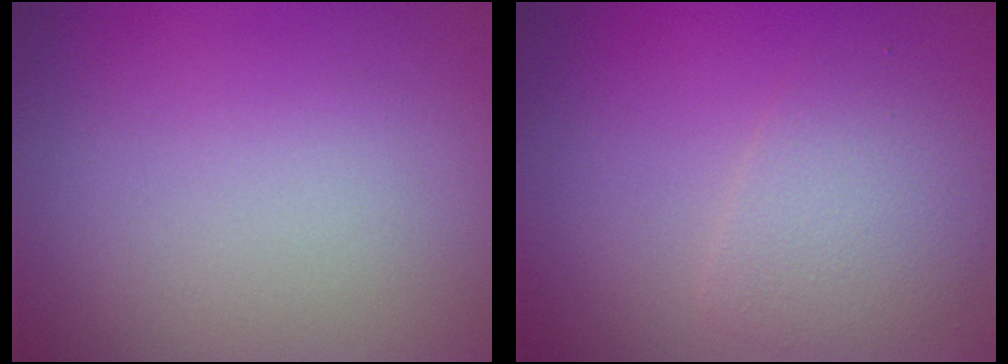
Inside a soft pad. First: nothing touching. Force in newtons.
{"total": 2.8, "press": 2.8, "slide": 0.1}